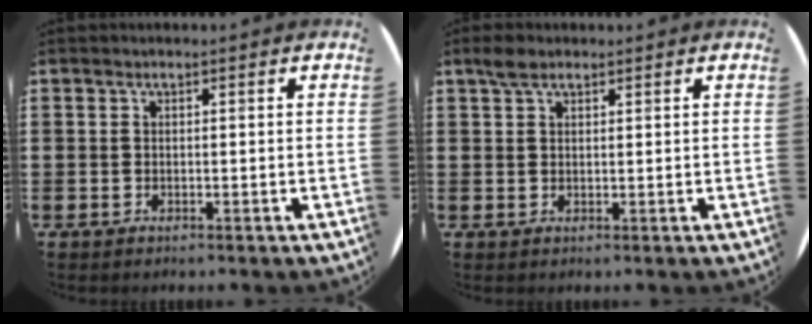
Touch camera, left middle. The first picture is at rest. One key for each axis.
{"total": 2.1, "fx": 1.6, "fy": 0.9, "fz": 1.0, "tx": -0.014, "ty": 0.003, "tz": 0.028}